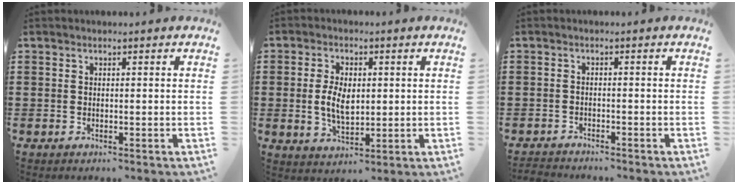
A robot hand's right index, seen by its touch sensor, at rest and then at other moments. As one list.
[{"total": 5.7, "force": [0.2, 3.3, 4.7], "torque": [-0.100, 0.003, -0.004]}, {"total": 1.7, "force": [-1.6, 0.1, -0.2], "torque": [-0.001, 0.003, -0.037]}]